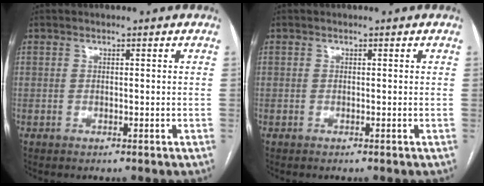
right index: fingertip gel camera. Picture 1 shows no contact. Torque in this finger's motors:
{"motor_torque": [0.05, 0.09, -0.09, -0.06]}